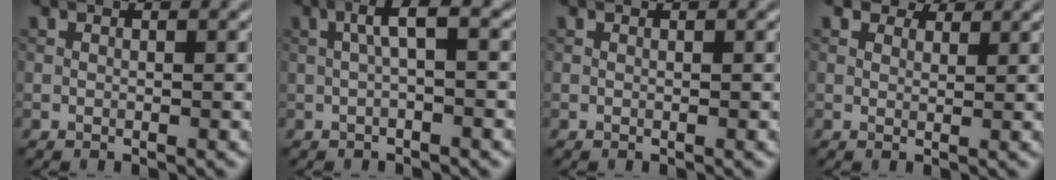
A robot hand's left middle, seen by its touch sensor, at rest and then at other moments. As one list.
[{"total": 2.7, "force": [0.1, 0.3, 2.7], "torque": [-0.049, 0.013, -0.003]}, {"total": 0.0}, {"total": 3.9, "force": [3.1, 1.9, 1.4], "torque": [-0.032, -0.009, 0.049]}]